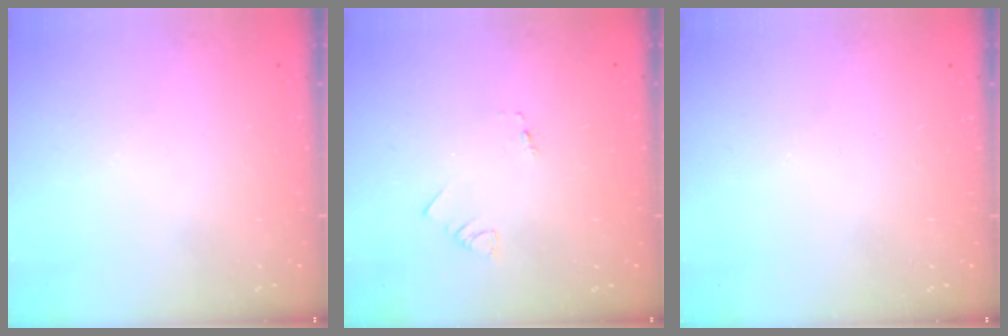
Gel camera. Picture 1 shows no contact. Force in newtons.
{"total": 1.3, "press": 1.2, "slide": 0.1}
{"total": 0.0}